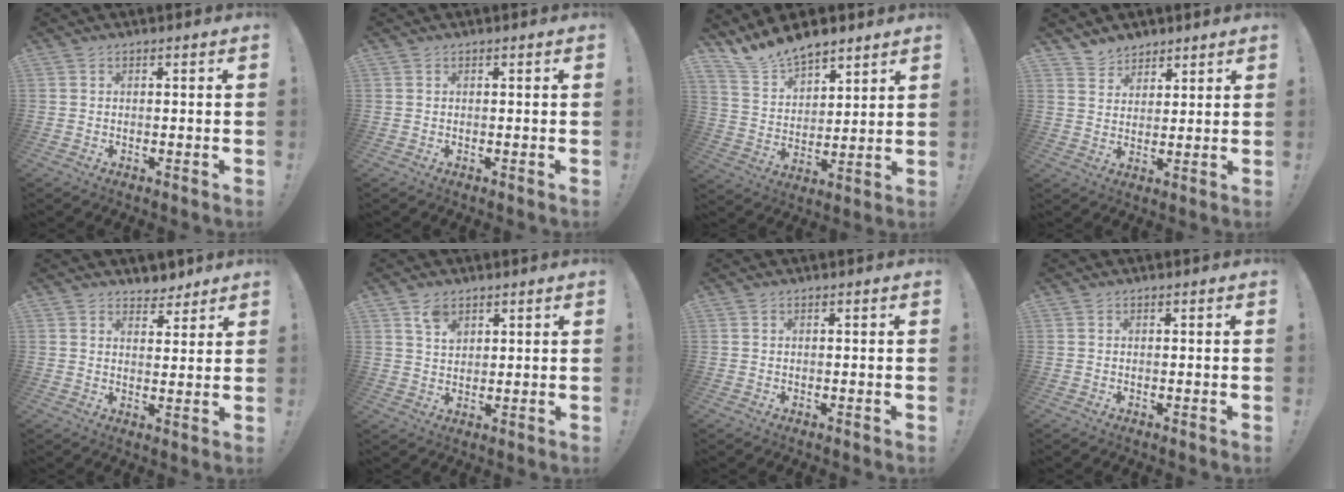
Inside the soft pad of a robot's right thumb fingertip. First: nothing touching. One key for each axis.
{"total": 0.0}
{"total": 11.4, "fx": 10.3, "fy": 4.2, "fz": 2.3, "tx": -0.061, "ty": -0.083, "tz": 0.197}
{"total": 4.5, "fx": 3.9, "fy": 2.1, "fz": 0.0, "tx": -0.003, "ty": -0.029, "tz": 0.076}
{"total": 5.0, "fx": 4.3, "fy": 2.6, "fz": 0.3, "tx": 0.011, "ty": -0.030, "tz": 0.077}
{"total": 5.2, "fx": 3.5, "fy": 3.1, "fz": 2.3, "tx": -0.038, "ty": -0.013, "tz": 0.065}
{"total": 0.0}
{"total": 0.0}